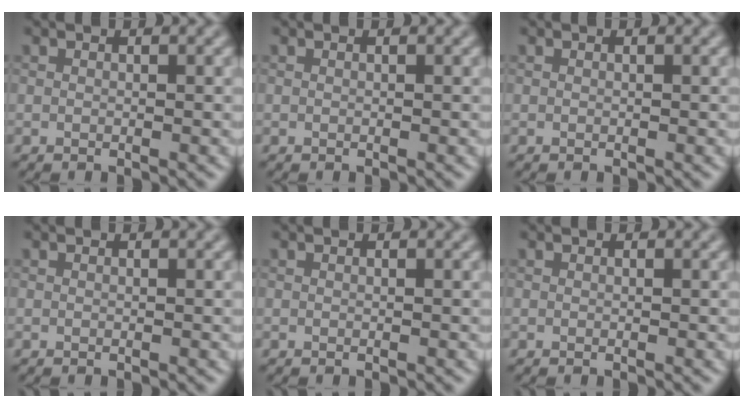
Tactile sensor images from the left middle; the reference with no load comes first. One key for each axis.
{"total": 0.0}
{"total": 0.0}
{"total": 0.0}
{"total": 0.0}
{"total": 0.0}